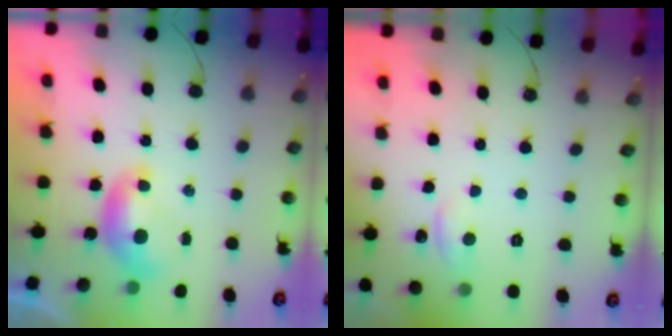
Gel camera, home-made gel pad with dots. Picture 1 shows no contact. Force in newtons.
{"total": 1.7, "press": 1.5, "slide": 0.7}